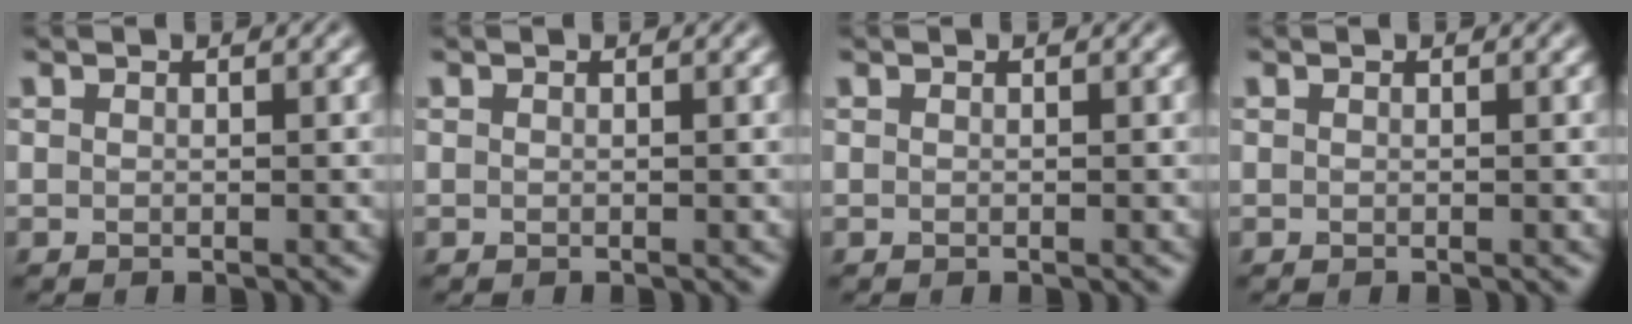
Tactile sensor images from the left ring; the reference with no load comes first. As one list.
[{"total": 0.0}, {"total": 0.0}, {"total": 0.0}]